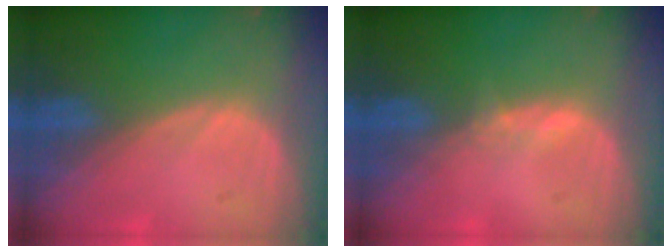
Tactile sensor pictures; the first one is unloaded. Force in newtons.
{"total": 1.1, "press": 1.1, "slide": 0.3}